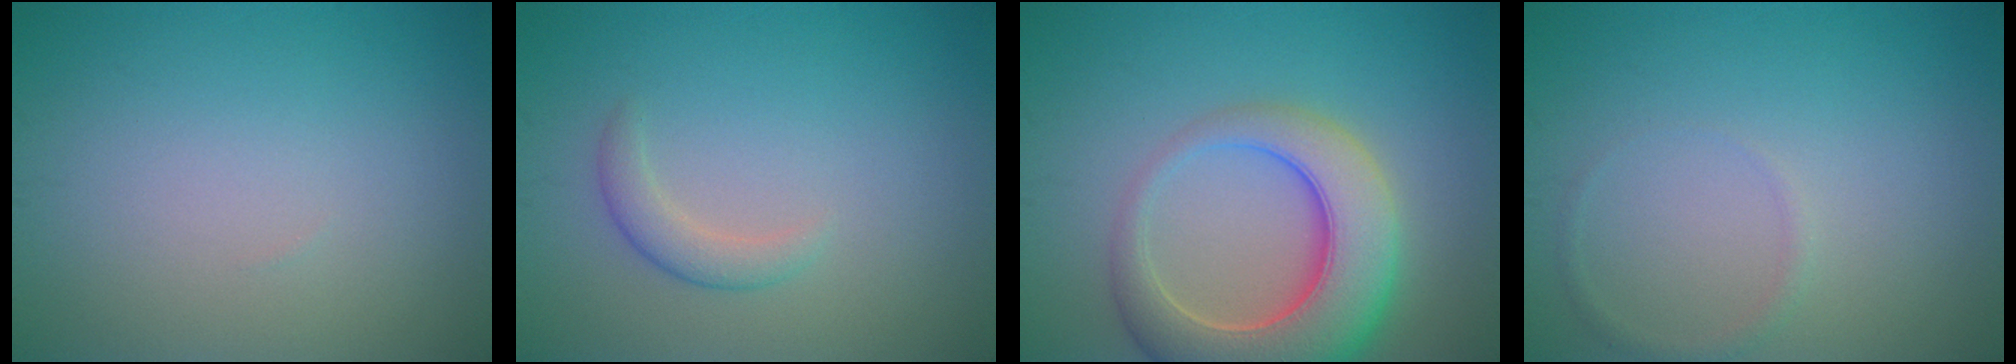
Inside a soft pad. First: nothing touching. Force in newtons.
{"total": 1.8, "press": 1.8, "slide": 0.1}
{"total": 8.9, "press": 8.9, "slide": 0.7}
{"total": 0.8, "press": 0.8, "slide": 0.0}